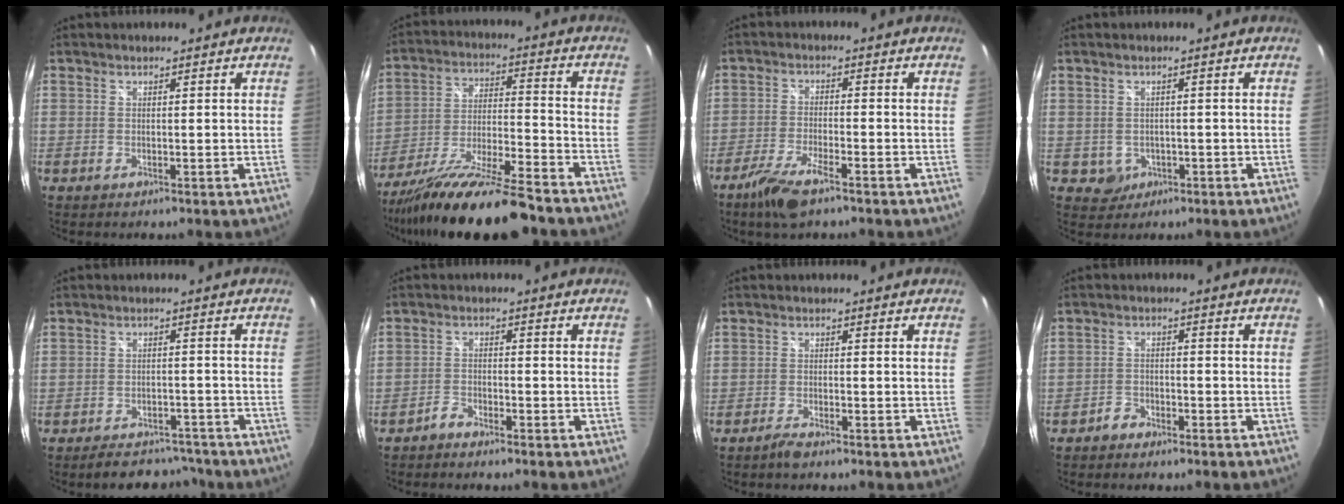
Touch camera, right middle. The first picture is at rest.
{"total": 20.3, "force": [-16.7, 1.7, 11.4], "torque": [-0.221, -0.049, -0.278]}
{"total": 7.3, "force": [-5.1, 1.5, 5.0], "torque": [-0.121, -0.014, -0.100]}
{"total": 3.1, "force": [-0.7, 2.9, 0.7], "torque": [-0.020, 0.002, 0.001]}
{"total": 9.1, "force": [-7.9, 3.6, 2.4], "torque": [-0.055, 0.009, -0.100]}
{"total": 2.5, "force": [-2.3, 0.7, 0.6], "torque": [-0.026, 0.002, -0.046]}
{"total": 2.2, "force": [-1.9, 0.2, 1.1], "torque": [-0.033, -0.004, -0.039]}
{"total": 2.7, "force": [-2.4, 1.2, 0.4], "torque": [-0.018, 0.003, -0.044]}